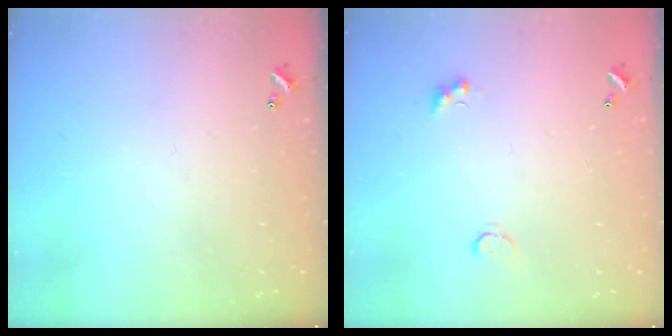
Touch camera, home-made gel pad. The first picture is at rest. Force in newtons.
{"total": 2.9, "press": 2.8, "slide": 0.6}